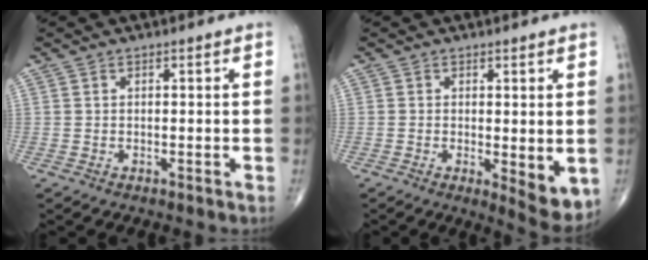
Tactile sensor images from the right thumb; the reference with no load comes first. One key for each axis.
{"total": 6.5, "fx": -0.8, "fy": 2.3, "fz": 6.0, "tx": -0.080, "ty": -0.020, "tz": -0.008}